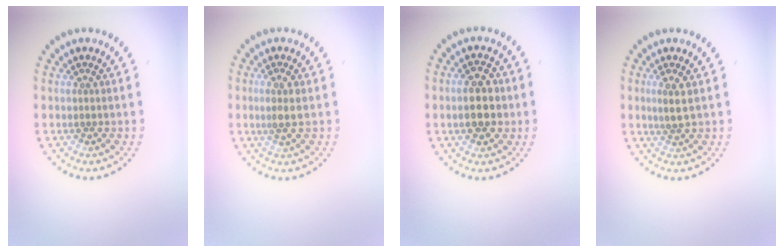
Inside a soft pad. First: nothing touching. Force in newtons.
{"total": 1.8, "press": 1.6, "slide": 0.8}
{"total": 3.6, "press": 3.6, "slide": 0.2}
{"total": 1.9, "press": 1.7, "slide": 0.9}